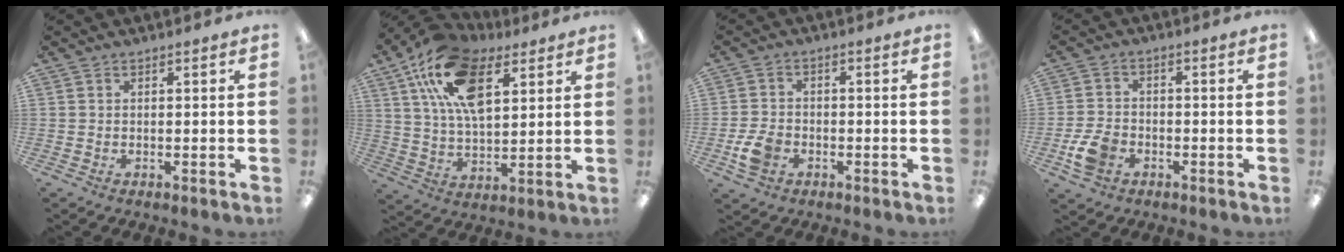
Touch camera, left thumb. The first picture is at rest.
{"total": 18.7, "force": [9.1, 10.0, 13.0], "torque": [-0.241, -0.014, 0.162]}
{"total": 6.2, "force": [-2.5, 4.4, 3.6], "torque": [-0.071, 0.012, -0.044]}
{"total": 7.0, "force": [-3.0, 4.9, 4.0], "torque": [-0.083, 0.014, -0.052]}